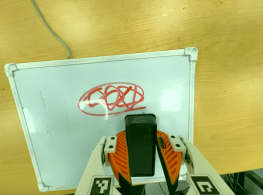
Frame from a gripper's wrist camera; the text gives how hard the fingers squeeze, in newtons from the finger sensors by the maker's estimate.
{"total": 7.5, "left": 6.8, "right": 8.2}